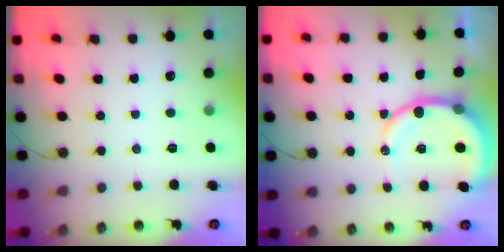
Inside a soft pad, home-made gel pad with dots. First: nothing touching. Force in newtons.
{"total": 11.0, "press": 10.9, "slide": 1.4}